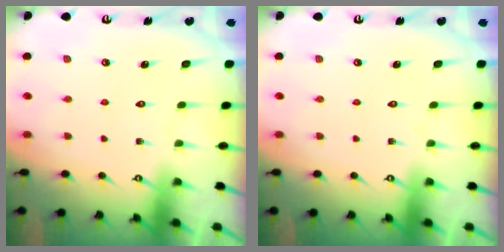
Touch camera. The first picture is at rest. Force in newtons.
{"total": 0.0}